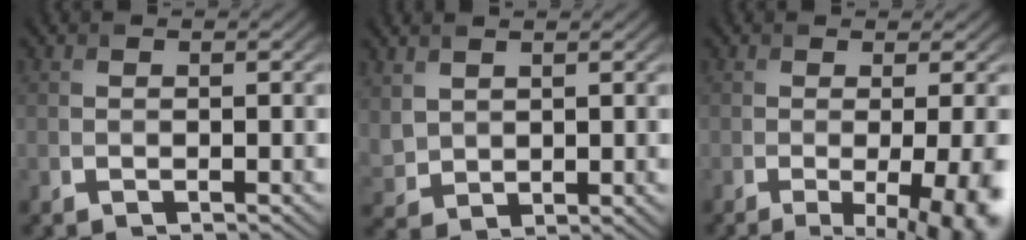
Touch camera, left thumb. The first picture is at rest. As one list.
[{"total": 3.5, "force": [2.2, 2.3, 1.5], "torque": [-0.052, -0.003, 0.055]}, {"total": 10.0, "force": [-2.8, 3.3, 9.0], "torque": [-0.090, -0.016, -0.024]}]